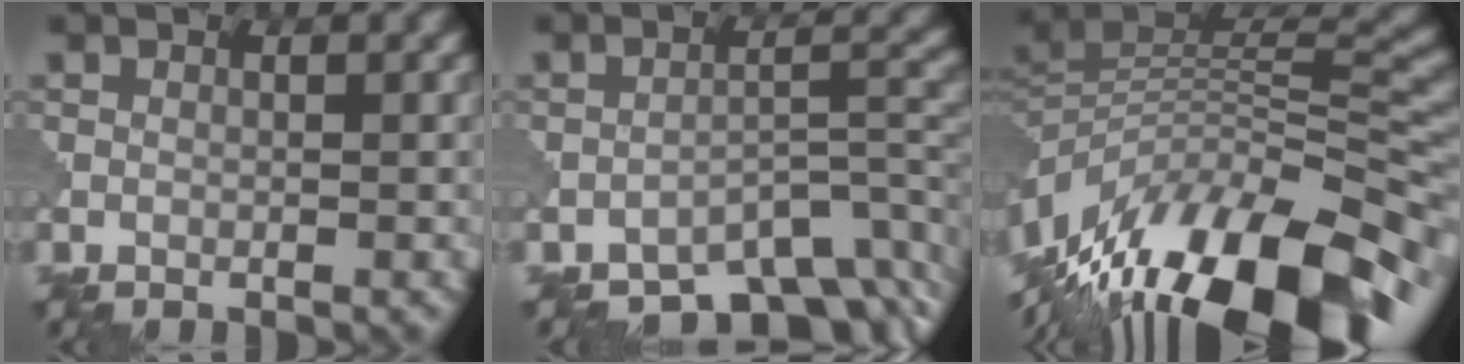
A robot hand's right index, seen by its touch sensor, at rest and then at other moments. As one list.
[{"total": 7.5, "force": [-6.4, 2.4, 3.1], "torque": [-0.028, 0.002, -0.102]}, {"total": 15.1, "force": [-9.0, 6.2, 10.4], "torque": [-0.194, 0.006, -0.147]}]